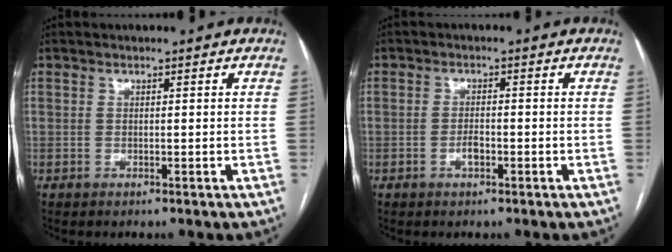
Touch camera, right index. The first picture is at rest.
{"total": 2.1, "force": [-0.9, 0.9, 1.7], "torque": [-0.033, 0.003, -0.016]}